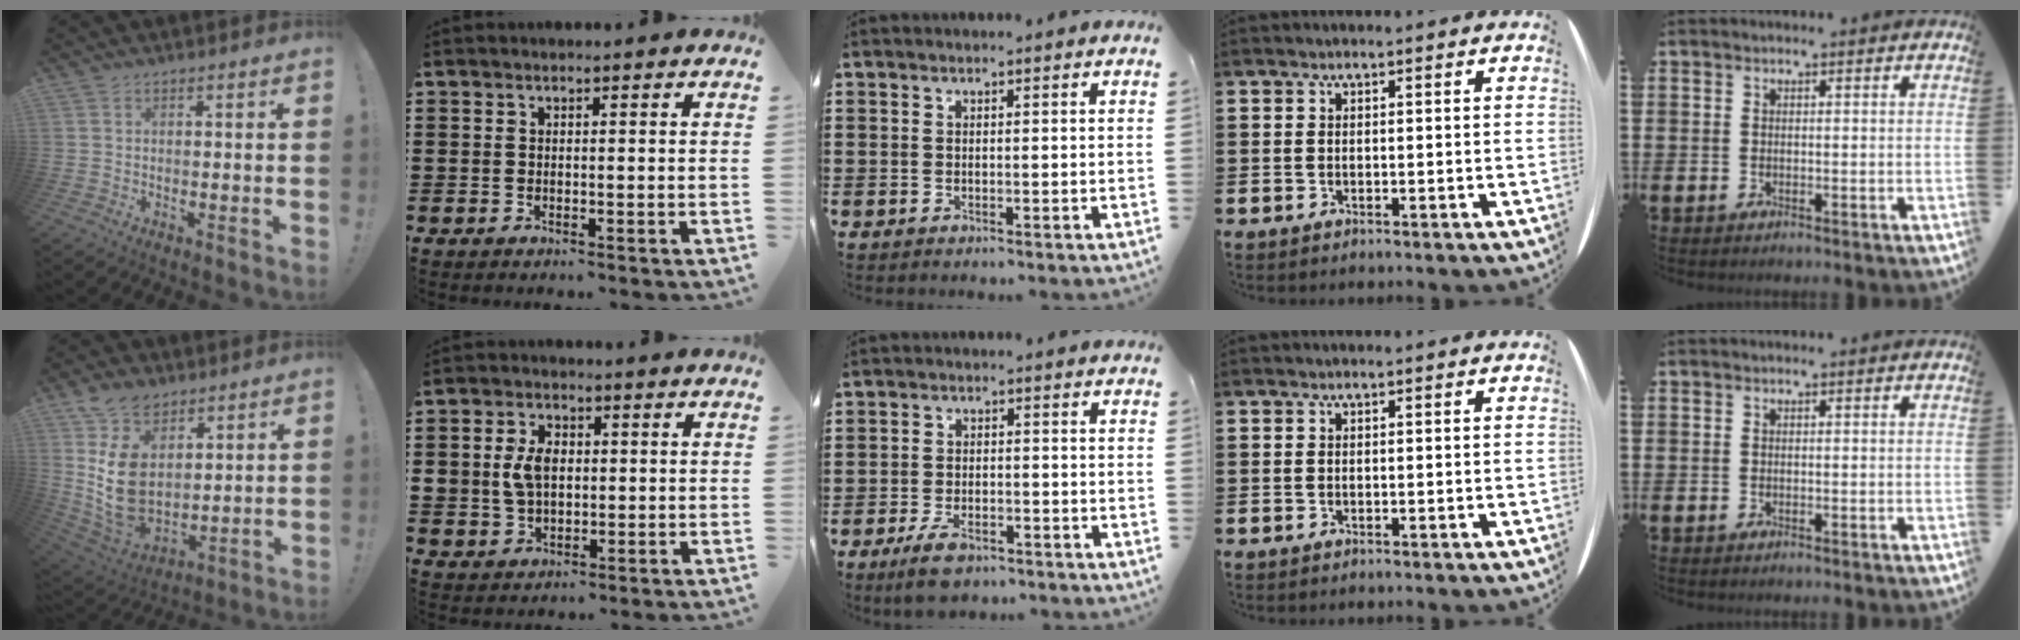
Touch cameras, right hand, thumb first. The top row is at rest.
{"thumb": {"total": 16.4, "force": [4.9, 11.5, 10.7], "torque": [-0.224, -0.031, 0.093]}, "index": {"total": 5.3, "force": [0.3, 3.9, 3.5], "torque": [-0.092, 0.009, 0.000]}, "middle": {"total": 4.6, "force": [-3.5, 1.7, 2.5], "torque": [-0.048, 0.009, -0.066]}}